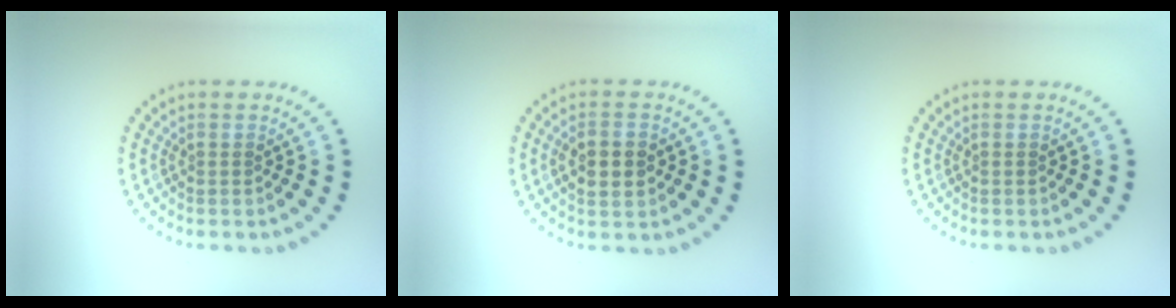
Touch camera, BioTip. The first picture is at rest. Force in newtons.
{"total": 3.0, "press": 3.0, "slide": 0.1}
{"total": 0.0}